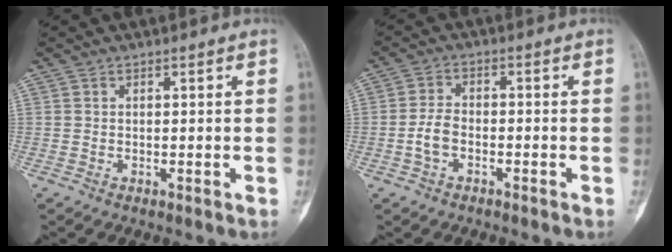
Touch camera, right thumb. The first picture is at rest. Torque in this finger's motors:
{"motor_torque": [-0.16, 0.08, 0.49, -0.18, 0.00]}